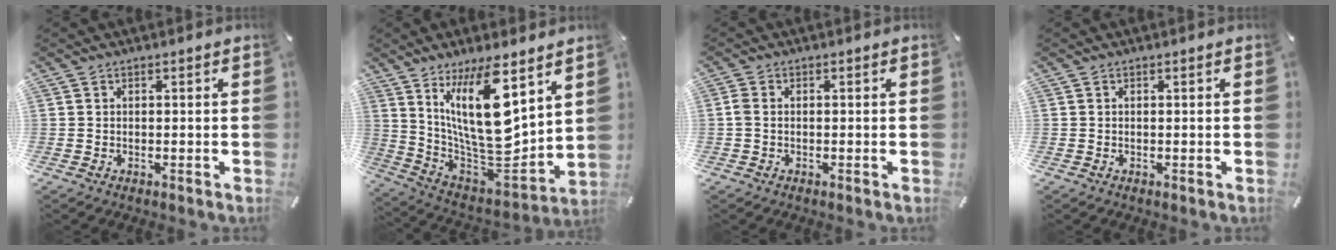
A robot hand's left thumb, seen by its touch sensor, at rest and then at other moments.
{"total": 21.7, "force": [9.1, 8.2, 17.9], "torque": [-0.357, -0.078, 0.150]}
{"total": 1.7, "force": [-0.2, 0.8, 1.5], "torque": [-0.027, 0.002, -0.005]}
{"total": 0.0}